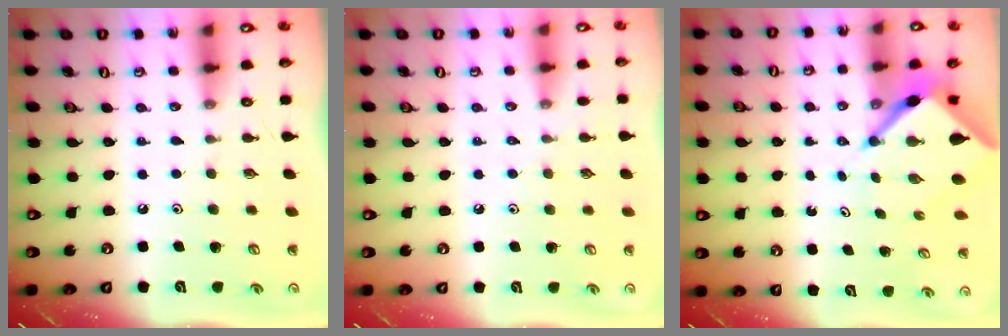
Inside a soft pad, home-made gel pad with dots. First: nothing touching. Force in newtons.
{"total": 3.0, "press": 2.9, "slide": 0.5}
{"total": 6.4, "press": 6.4, "slide": 0.6}